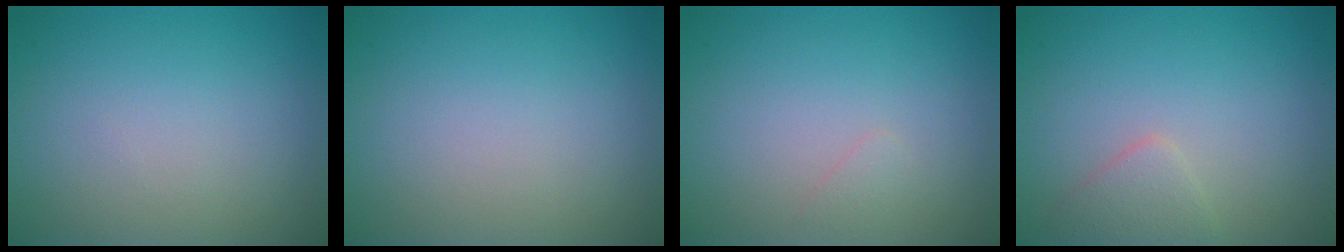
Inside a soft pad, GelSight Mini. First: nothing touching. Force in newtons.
{"total": 0.0}
{"total": 0.6, "press": 0.6, "slide": 0.1}
{"total": 1.7, "press": 1.7, "slide": 0.1}